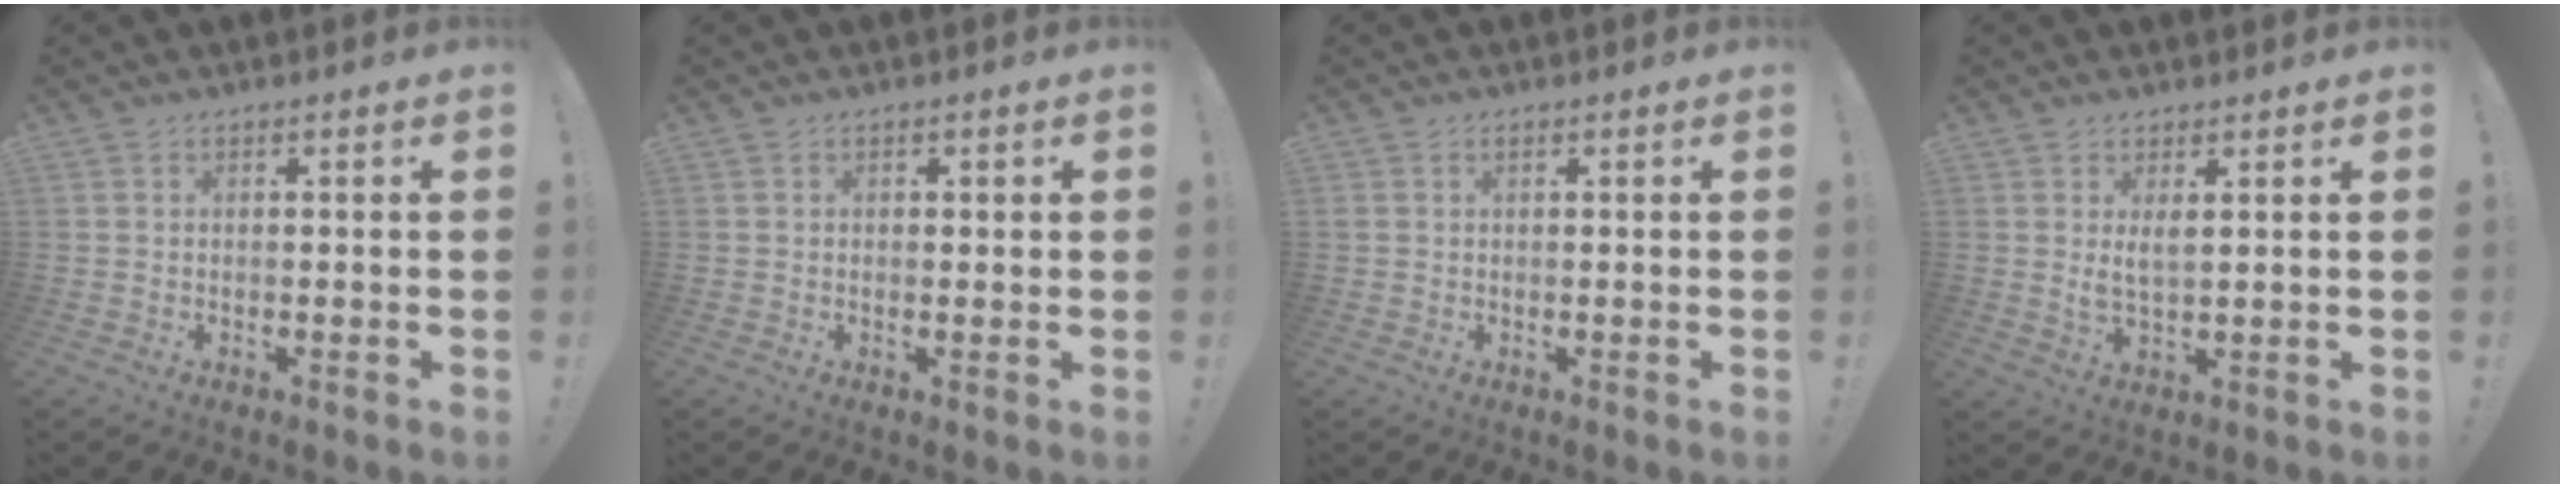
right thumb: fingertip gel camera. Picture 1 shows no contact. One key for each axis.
{"total": 1.0, "fx": 0.6, "fy": 0.7, "fz": 0.2, "tx": 0.000, "ty": 0.000, "tz": 0.011}
{"total": 0.8, "fx": 0.4, "fy": 0.4, "fz": 0.5, "tx": -0.012, "ty": 0.002, "tz": 0.008}
{"total": 3.8, "fx": 1.7, "fy": 1.2, "fz": 3.2, "tx": -0.051, "ty": -0.012, "tz": 0.026}